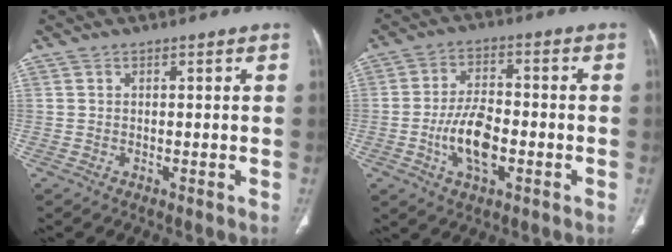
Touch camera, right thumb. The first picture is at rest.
{"total": 9.8, "force": [-2.6, 4.9, 8.0], "torque": [-0.143, 0.015, -0.047]}